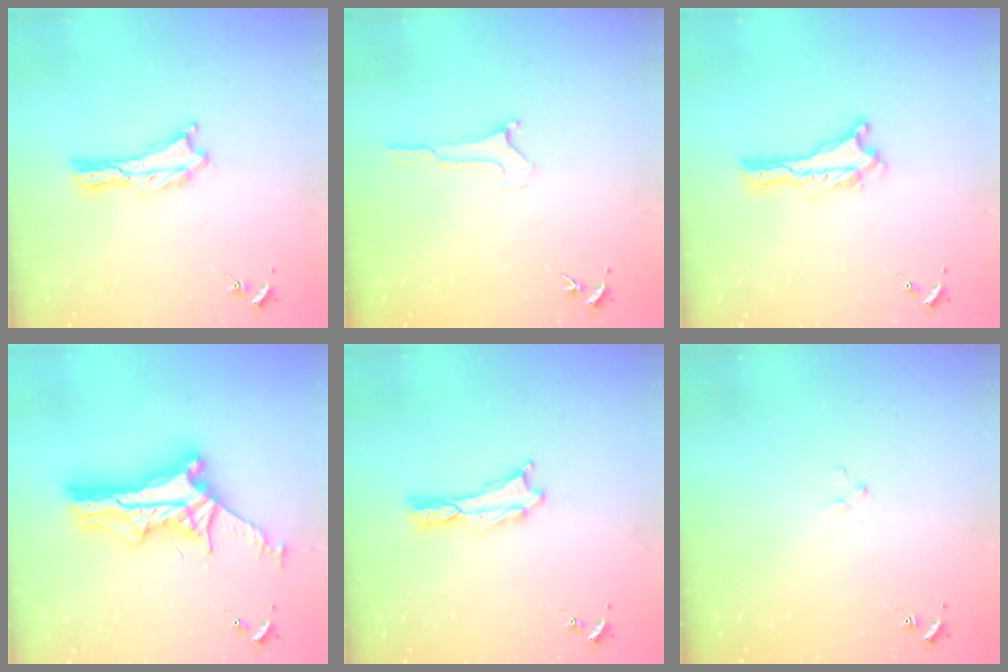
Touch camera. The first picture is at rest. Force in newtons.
{"total": 0.0}
{"total": 0.0}
{"total": 12.0, "press": 12.0, "slide": 0.8}
{"total": 0.0}
{"total": 1.5, "press": 1.5, "slide": 0.2}